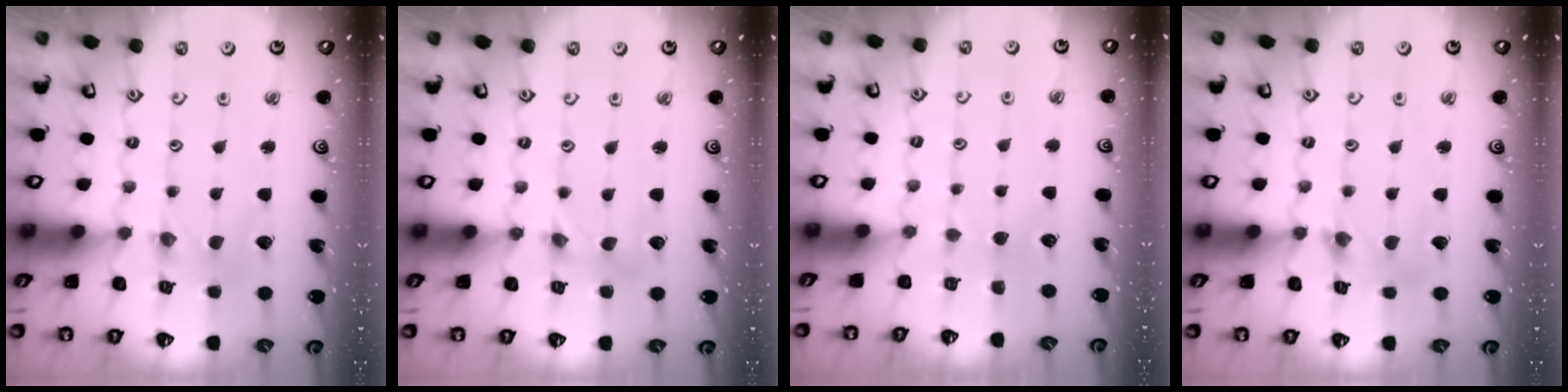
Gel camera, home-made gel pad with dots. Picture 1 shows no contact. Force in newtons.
{"total": 1.5, "press": 1.4, "slide": 0.3}
{"total": 2.2, "press": 2.2, "slide": 0.2}
{"total": 2.5, "press": 2.5, "slide": 0.2}